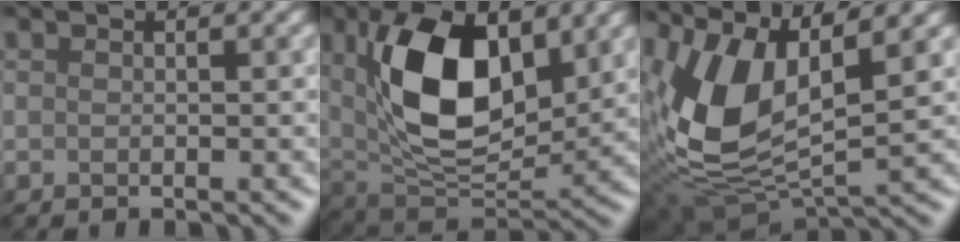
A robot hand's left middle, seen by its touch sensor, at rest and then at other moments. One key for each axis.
{"total": 10.9, "fx": 3.2, "fy": 5.9, "fz": 8.6, "tx": -0.153, "ty": 0.001, "tz": 0.046}
{"total": 8.4, "fx": 2.6, "fy": 4.0, "fz": 6.9, "tx": -0.170, "ty": -0.006, "tz": 0.048}